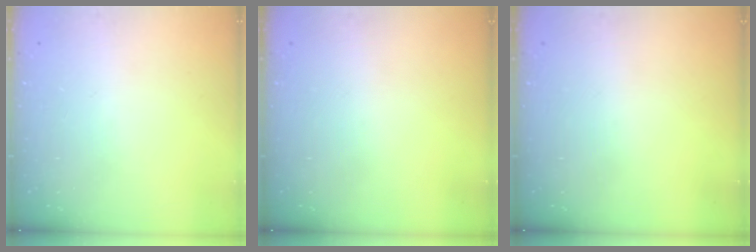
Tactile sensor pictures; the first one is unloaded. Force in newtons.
{"total": 0.0}
{"total": 0.0}